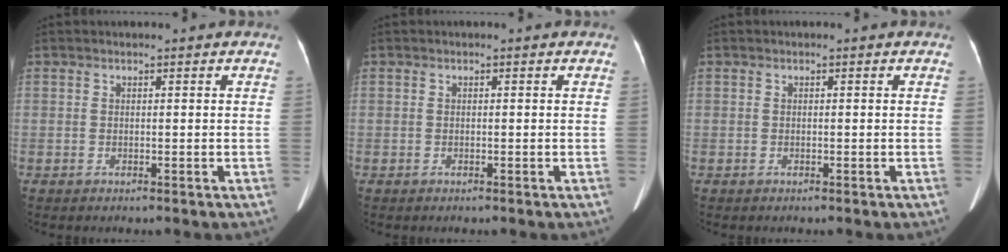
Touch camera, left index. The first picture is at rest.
{"total": 0.0}
{"total": 0.0}